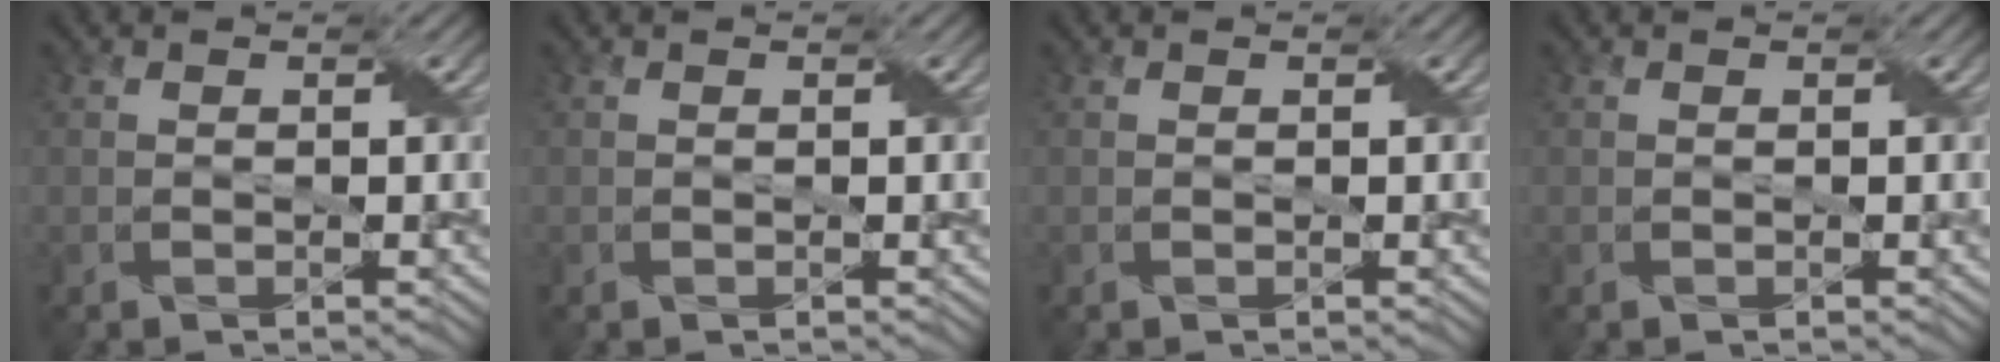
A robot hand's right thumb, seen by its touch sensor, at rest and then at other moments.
{"total": 0.0}
{"total": 0.0}
{"total": 0.0}